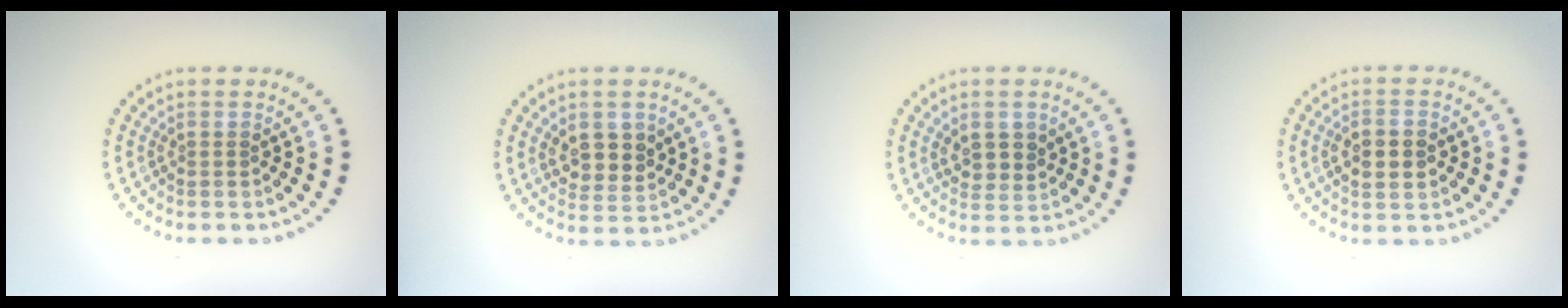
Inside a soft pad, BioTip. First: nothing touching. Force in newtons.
{"total": 2.9, "press": 2.7, "slide": 1.0}
{"total": 2.4, "press": 2.3, "slide": 0.9}
{"total": 2.9, "press": 2.9, "slide": 0.1}